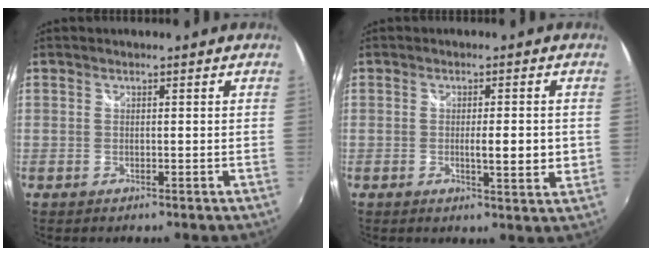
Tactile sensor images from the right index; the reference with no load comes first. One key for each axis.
{"total": 5.3, "fx": -0.3, "fy": 0.9, "fz": 5.2, "tx": -0.082, "ty": -0.011, "tz": -0.002}